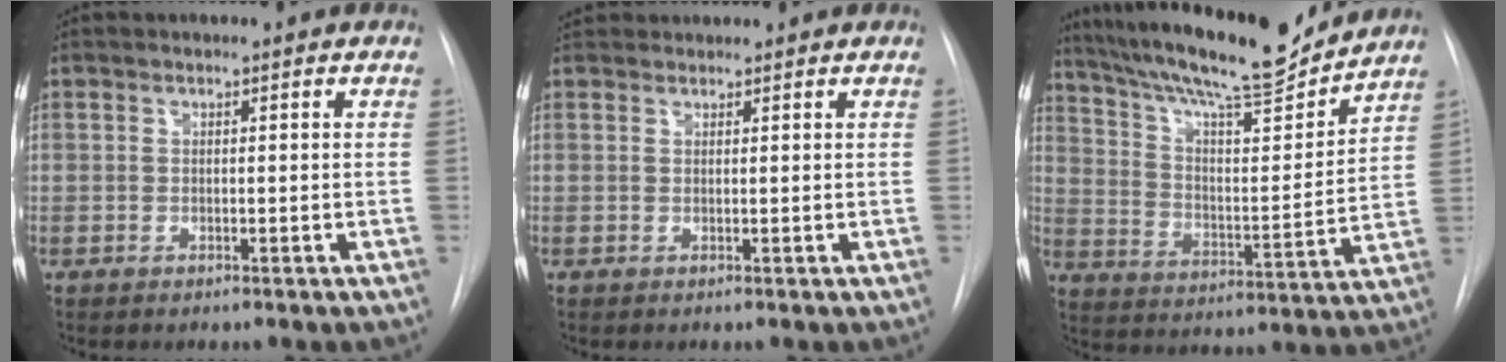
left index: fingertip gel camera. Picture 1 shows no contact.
{"total": 2.8, "force": [2.7, 0.8, 0.3], "torque": [-0.004, 0.032, 0.046]}
{"total": 20.7, "force": [18.1, 2.5, 9.9], "torque": [-0.177, 0.002, 0.282]}